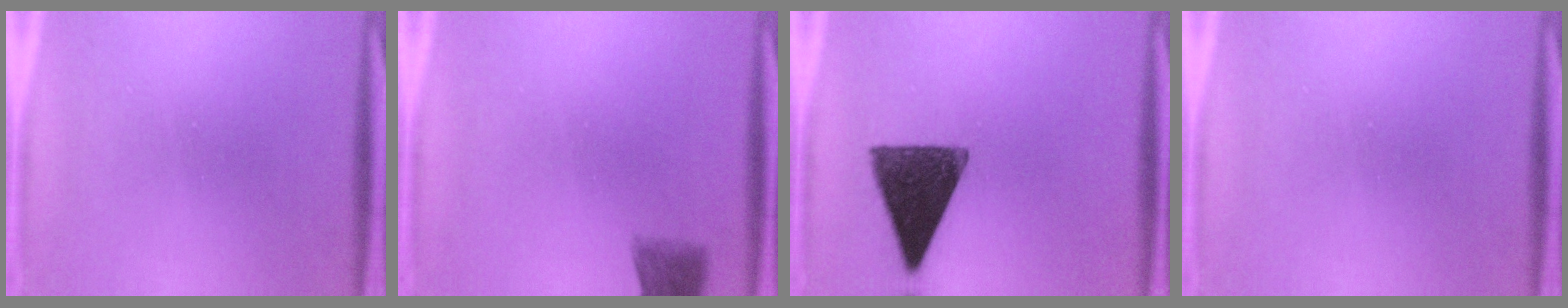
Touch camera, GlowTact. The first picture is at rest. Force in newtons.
{"total": 3.4}
{"total": 13.7}
{"total": 0.0}